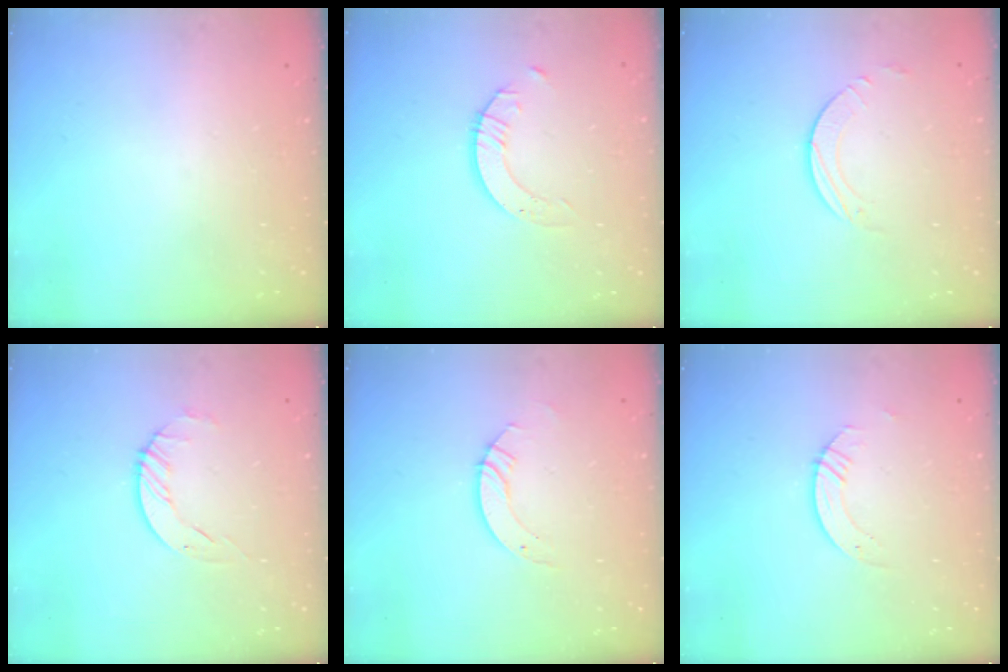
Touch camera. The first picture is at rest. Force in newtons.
{"total": 2.4, "press": 2.4, "slide": 0.2}
{"total": 2.2, "press": 2.2, "slide": 0.2}
{"total": 2.5, "press": 2.5, "slide": 0.3}
{"total": 3.9, "press": 3.8, "slide": 0.3}
{"total": 2.6, "press": 2.6, "slide": 0.2}